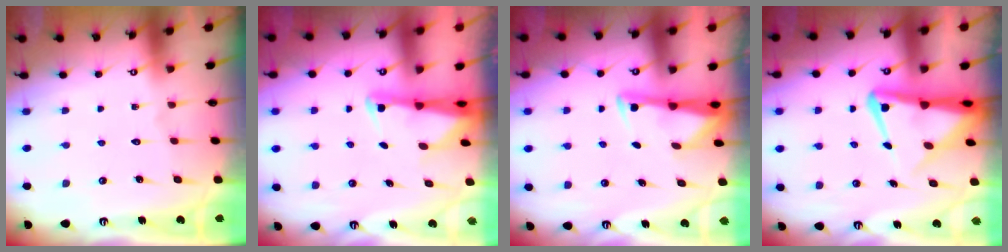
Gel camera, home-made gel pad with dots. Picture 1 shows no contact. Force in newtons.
{"total": 2.7, "press": 2.6, "slide": 0.5}
{"total": 3.2, "press": 3.1, "slide": 0.4}
{"total": 8.5, "press": 8.5, "slide": 0.8}